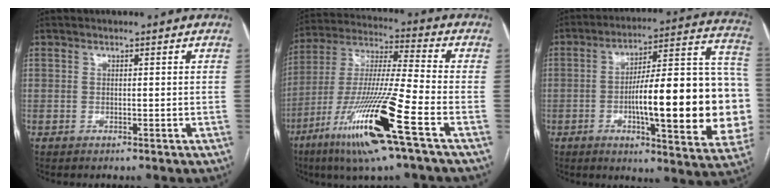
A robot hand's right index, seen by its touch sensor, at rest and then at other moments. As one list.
[{"total": 18.6, "force": [-8.9, -0.1, 16.3], "torque": [-0.345, -0.037, -0.170]}, {"total": 26.2, "force": [-3.7, 5.0, 25.5], "torque": [-0.284, 0.026, -0.047]}]